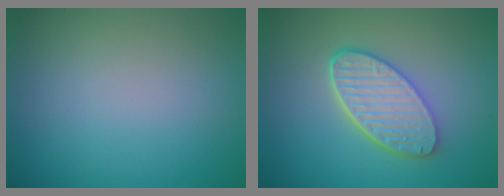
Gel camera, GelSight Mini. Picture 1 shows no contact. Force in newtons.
{"total": 5.5, "press": 4.4, "slide": 3.3}